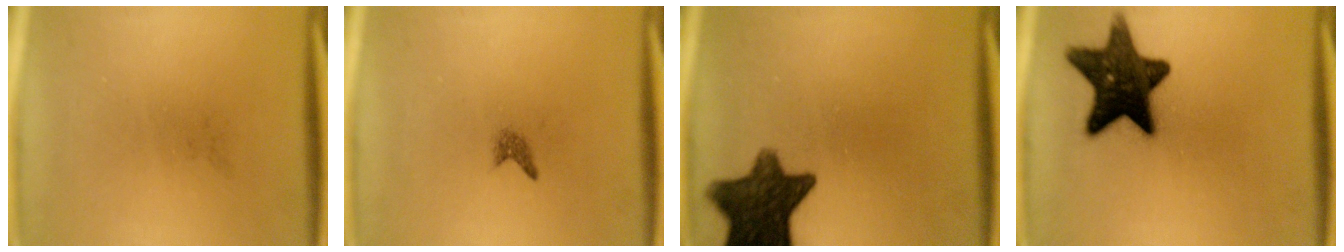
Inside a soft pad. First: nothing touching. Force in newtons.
{"total": 0.9}
{"total": 12.2}
{"total": 15.0}